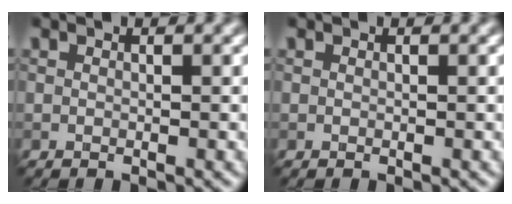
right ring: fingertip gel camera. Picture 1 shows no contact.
{"total": 0.0}